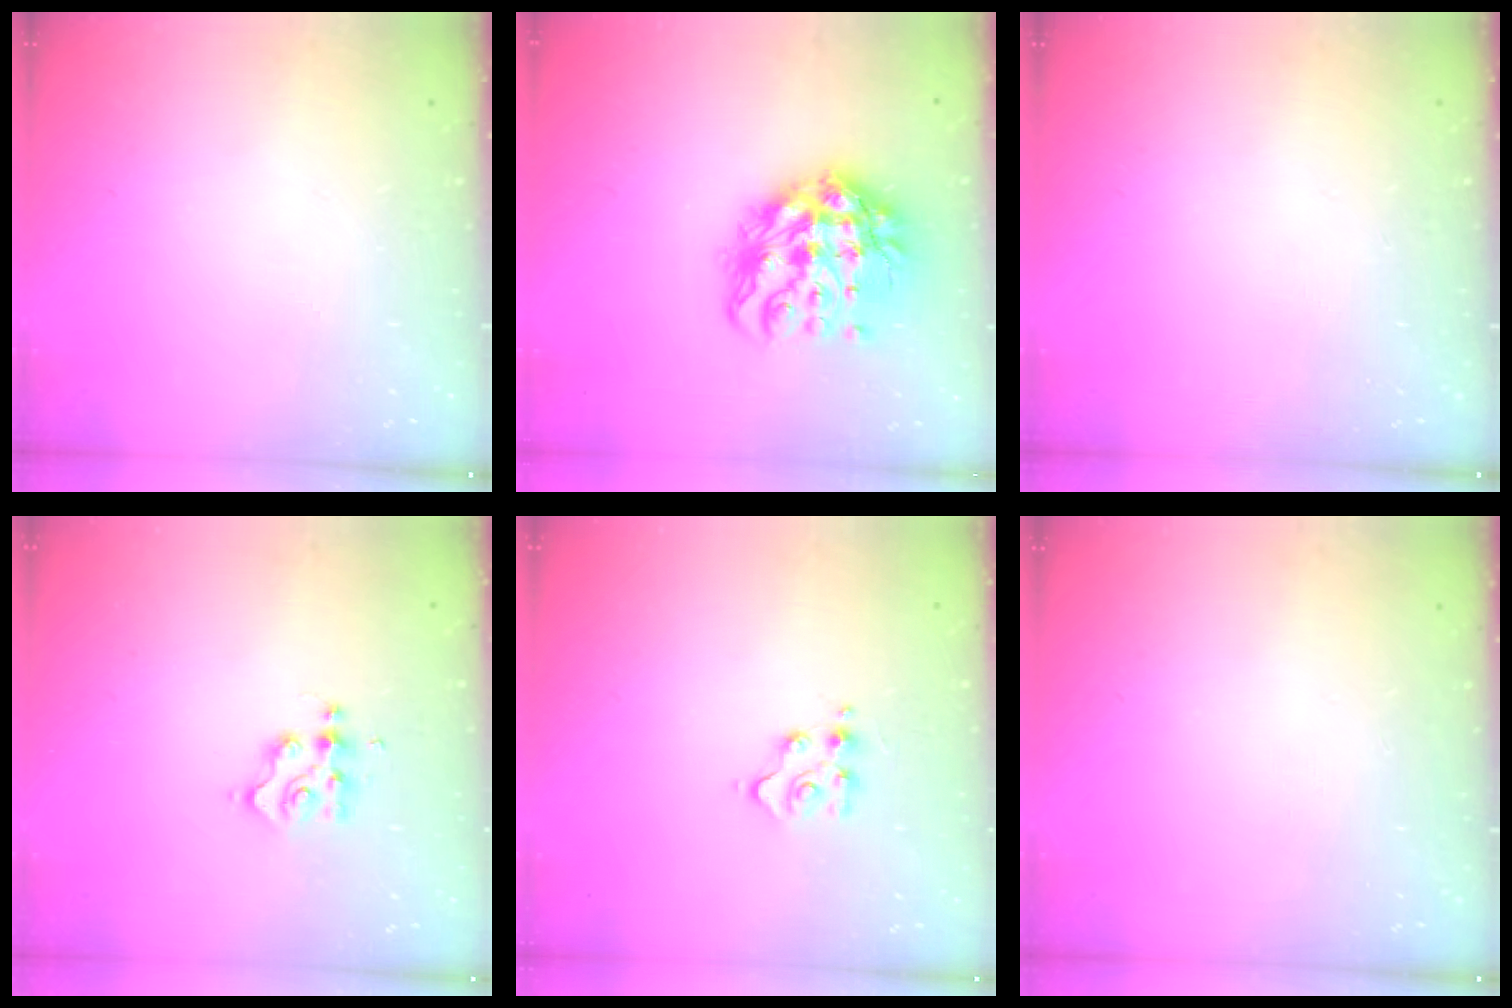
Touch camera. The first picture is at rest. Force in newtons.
{"total": 15.6, "press": 15.6, "slide": 1.1}
{"total": 0.0}
{"total": 2.7, "press": 2.7, "slide": 0.4}
{"total": 4.8, "press": 4.8, "slide": 0.3}
{"total": 0.0}